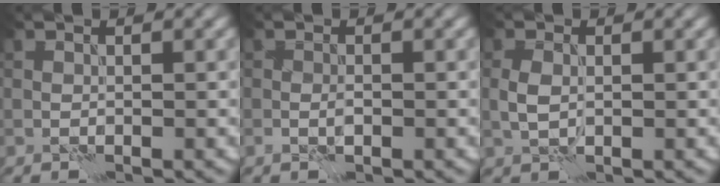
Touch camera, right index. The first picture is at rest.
{"total": 1.1, "force": [-0.4, 0.4, 0.9], "torque": [-0.018, 0.002, -0.008]}
{"total": 2.0, "force": [0.0, 1.3, 1.5], "torque": [-0.037, 0.001, 0.001]}